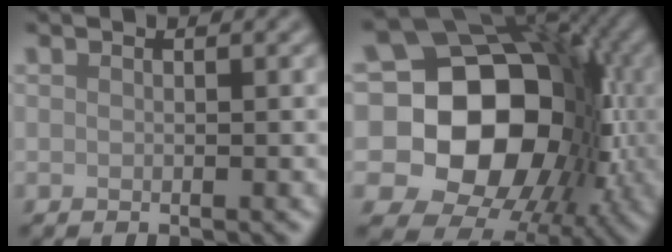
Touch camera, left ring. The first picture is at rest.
{"total": 19.3, "force": [-1.0, 15.3, 11.7], "torque": [-0.151, 0.005, -0.038]}